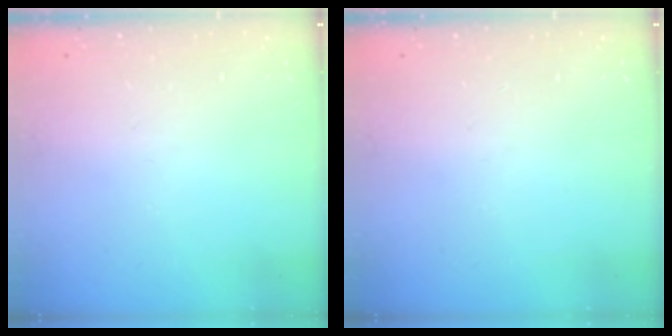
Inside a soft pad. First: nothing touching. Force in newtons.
{"total": 0.0}